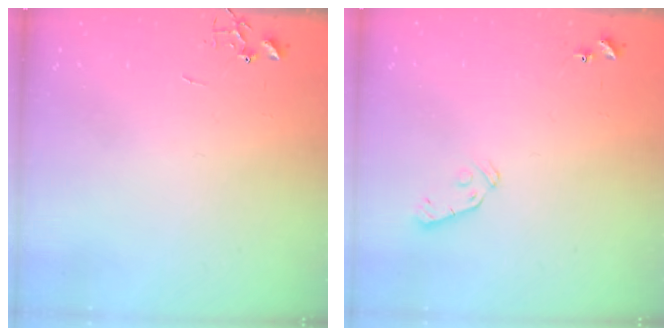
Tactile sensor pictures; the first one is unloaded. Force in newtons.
{"total": 5.9, "press": 5.9, "slide": 0.6}